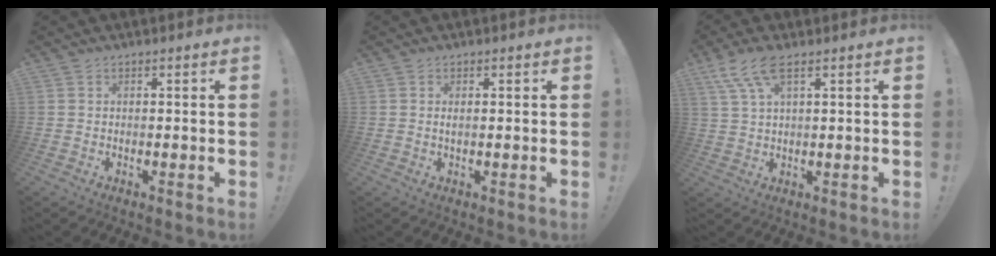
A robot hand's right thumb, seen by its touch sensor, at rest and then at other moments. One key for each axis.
{"total": 0.9, "fx": 0.1, "fy": 0.0, "fz": 0.9, "tx": -0.016, "ty": -0.001, "tz": 0.000}
{"total": 7.9, "fx": 4.5, "fy": 2.4, "fz": 6.0, "tx": -0.121, "ty": -0.007, "tz": 0.088}